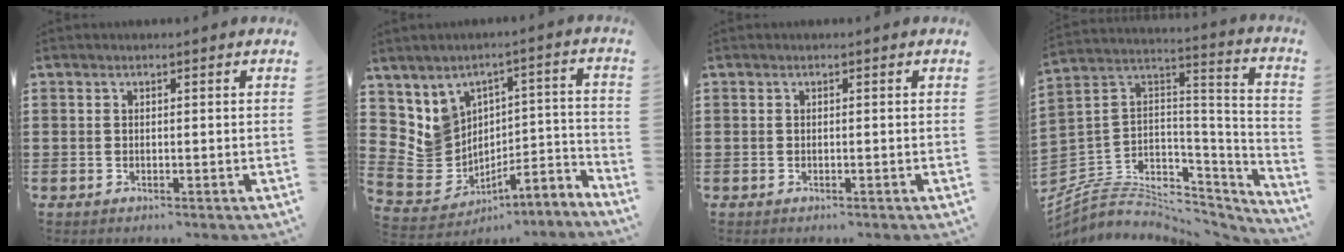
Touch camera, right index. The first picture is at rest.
{"total": 4.0, "force": [-0.8, 4.0, -0.1], "torque": [-0.031, -0.021, -0.017]}
{"total": 0.0}
{"total": 5.4, "force": [-2.8, 4.2, 2.0], "torque": [-0.063, -0.023, -0.054]}